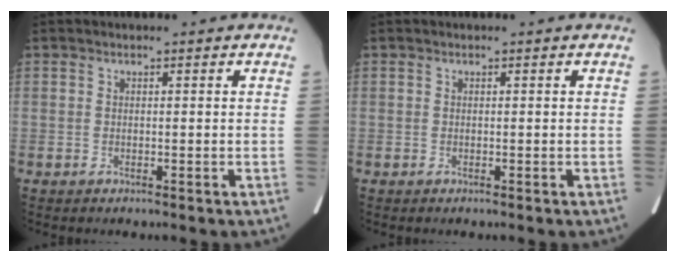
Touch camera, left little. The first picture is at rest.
{"total": 0.0}